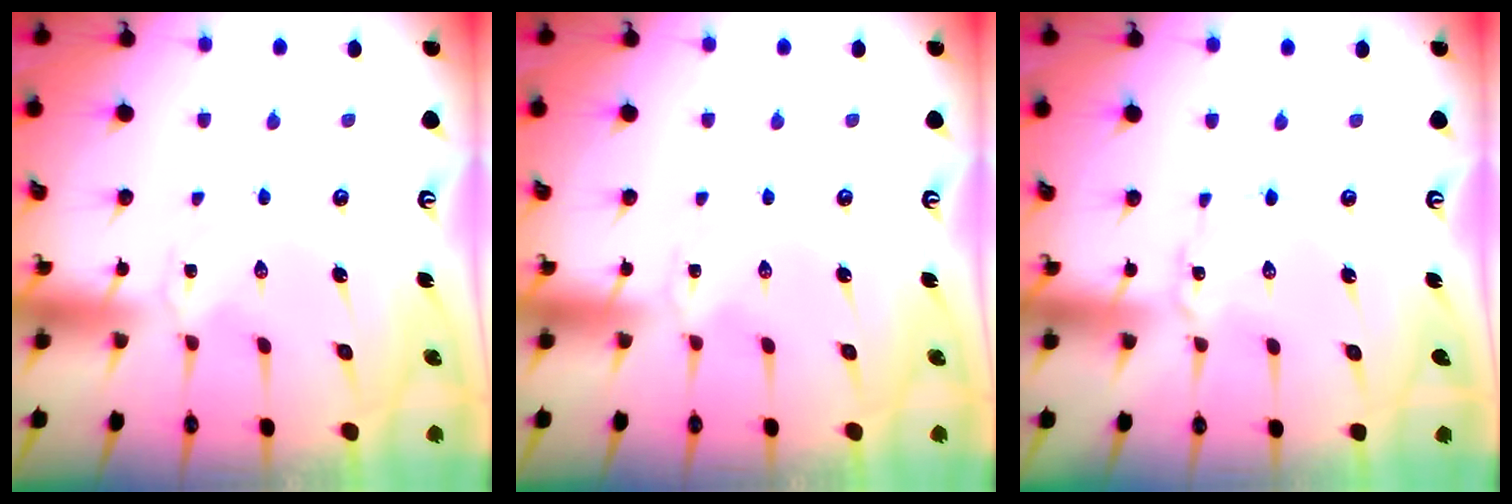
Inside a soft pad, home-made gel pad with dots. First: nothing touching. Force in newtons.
{"total": 0.0}
{"total": 2.1, "press": 2.1, "slide": 0.1}